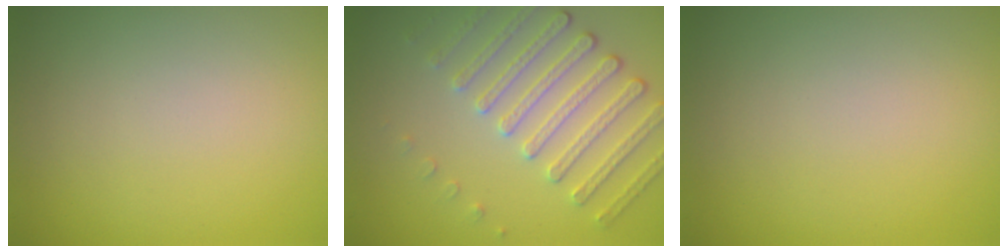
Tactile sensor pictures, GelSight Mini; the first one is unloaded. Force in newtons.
{"total": 4.4, "press": 3.7, "slide": 2.4}
{"total": 0.0}